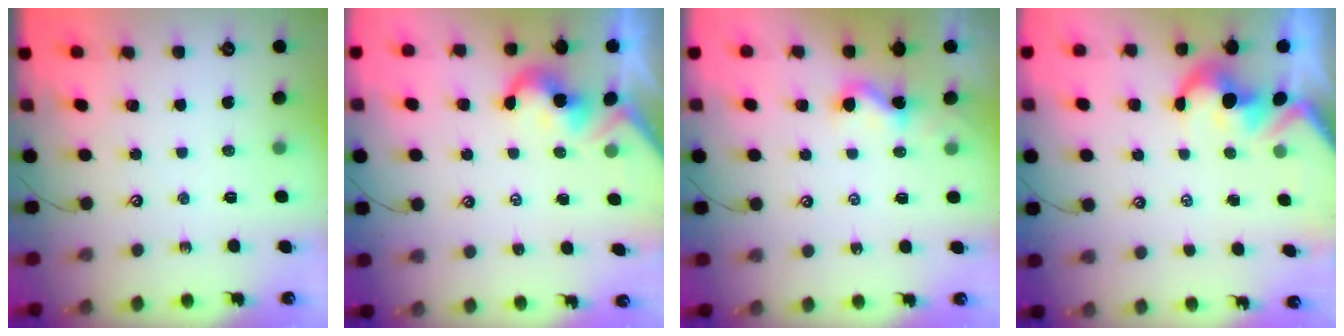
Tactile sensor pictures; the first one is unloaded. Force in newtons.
{"total": 2.1, "press": 2.0, "slide": 0.5}
{"total": 2.1, "press": 2.1, "slide": 0.3}
{"total": 2.4, "press": 2.1, "slide": 1.1}